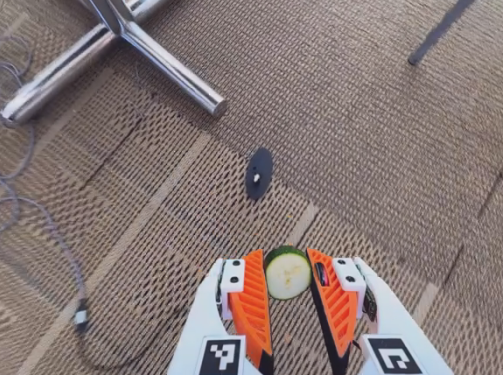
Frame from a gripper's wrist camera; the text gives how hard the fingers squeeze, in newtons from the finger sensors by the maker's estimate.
{"total": 7.2, "left": 6.8, "right": 7.6}